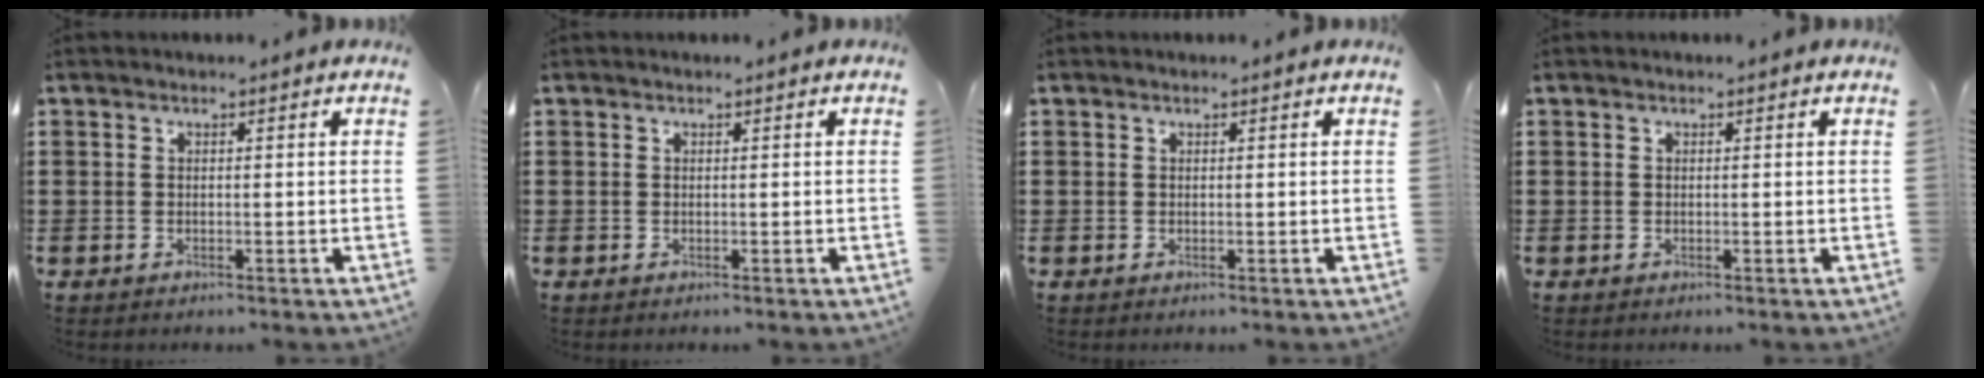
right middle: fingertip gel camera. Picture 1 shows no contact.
{"total": 0.0}
{"total": 0.0}
{"total": 0.0}